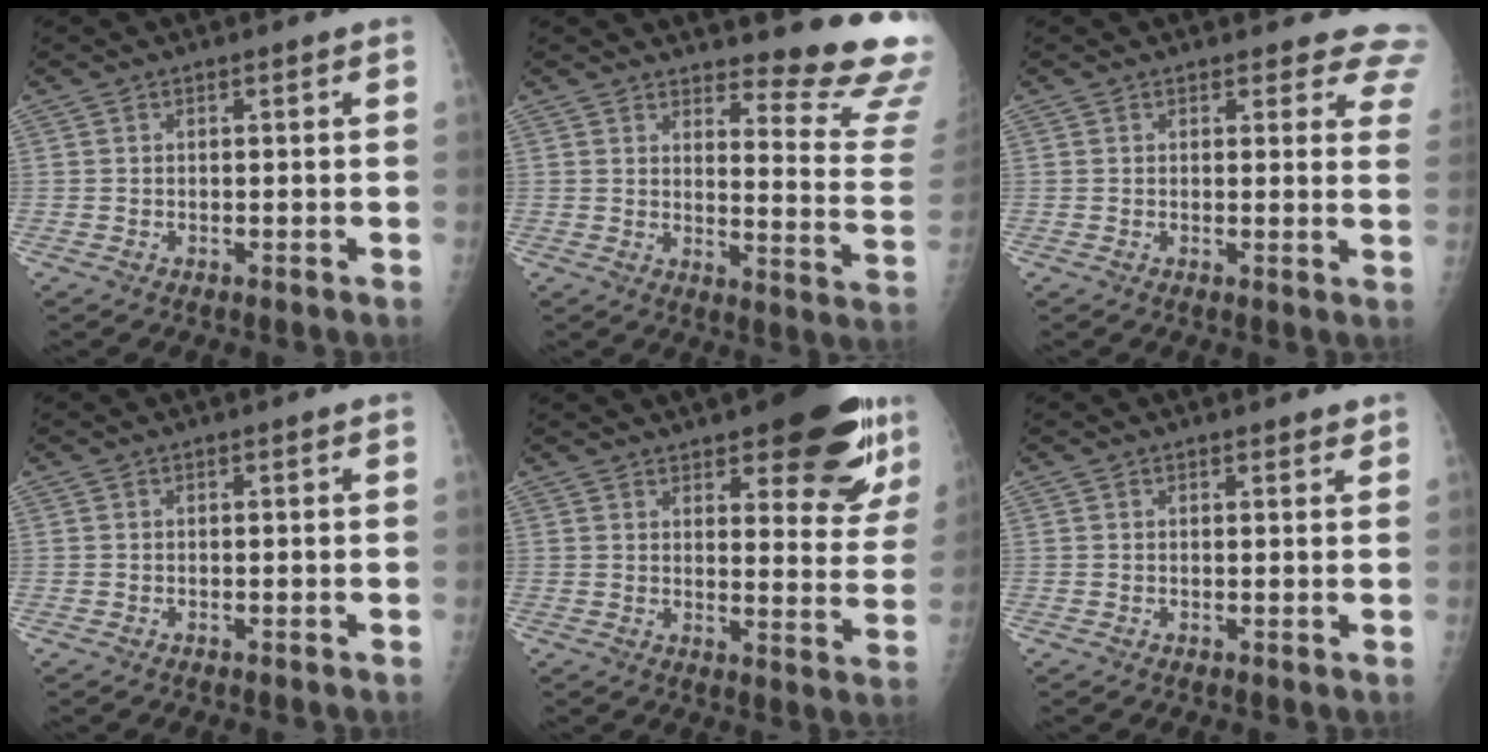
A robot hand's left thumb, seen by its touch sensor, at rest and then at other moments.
{"total": 15.7, "force": [14.5, 2.1, 5.7], "torque": [-0.040, -0.173, 0.159]}
{"total": 8.8, "force": [8.0, 3.5, 1.2], "torque": [0.043, -0.036, 0.052]}
{"total": 0.0}
{"total": 19.5, "force": [12.2, 6.4, 13.7], "torque": [-0.139, -0.060, 0.148]}
{"total": 1.3, "force": [1.1, 0.5, 0.4], "torque": [0.001, -0.006, 0.012]}